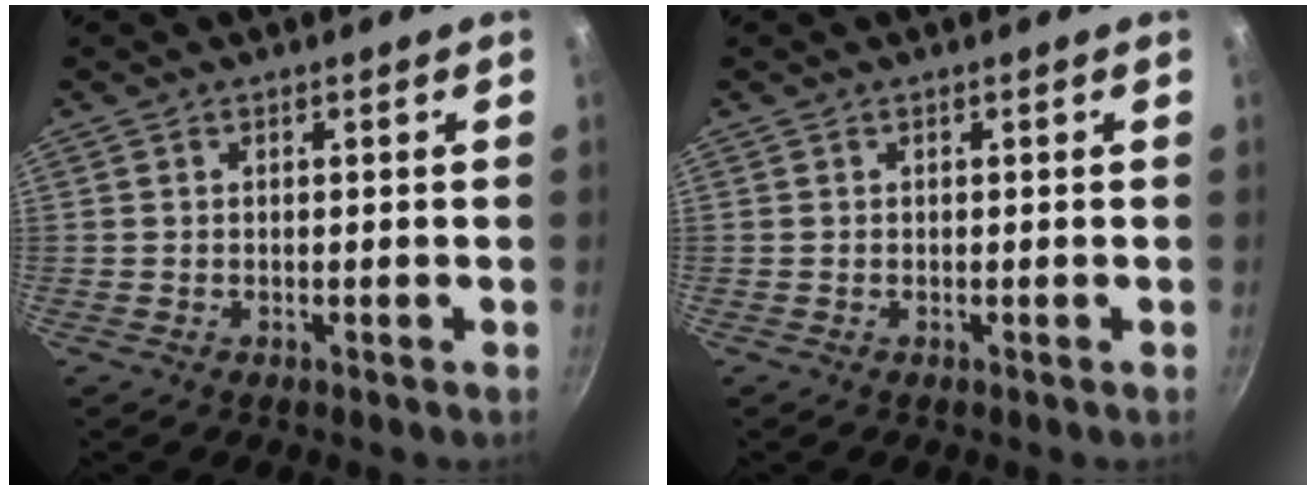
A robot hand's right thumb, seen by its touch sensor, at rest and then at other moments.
{"total": 0.0}